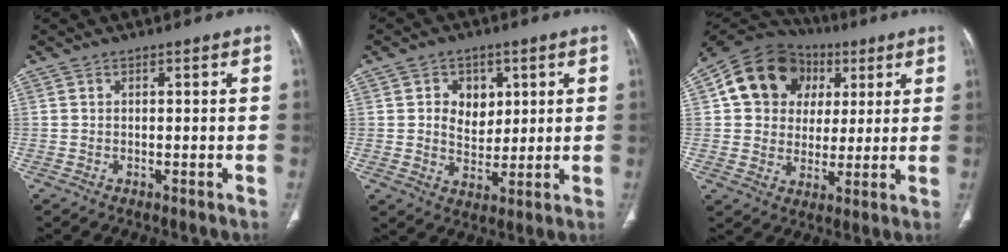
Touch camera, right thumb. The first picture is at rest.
{"total": 7.3, "force": [2.1, 5.7, 4.1], "torque": [-0.027, -0.011, 0.039]}
{"total": 16.6, "force": [5.0, 14.0, 7.4], "torque": [-0.096, 0.017, 0.083]}